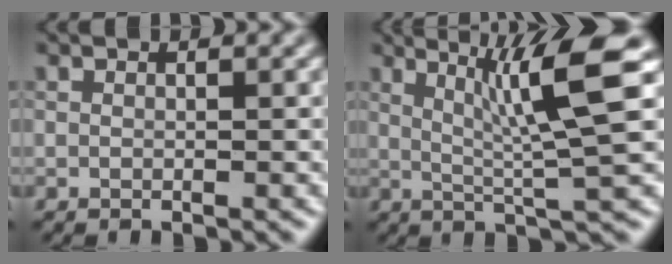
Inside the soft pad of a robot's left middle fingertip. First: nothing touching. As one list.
[{"total": 7.7, "force": [2.5, 0.9, 7.2], "torque": [-0.119, 0.010, 0.043]}]